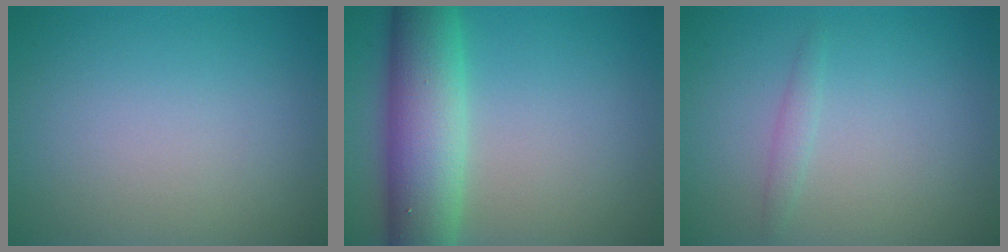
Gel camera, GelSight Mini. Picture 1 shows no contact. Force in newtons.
{"total": 8.3, "press": 8.3, "slide": 0.2}
{"total": 1.0, "press": 1.0, "slide": 0.1}